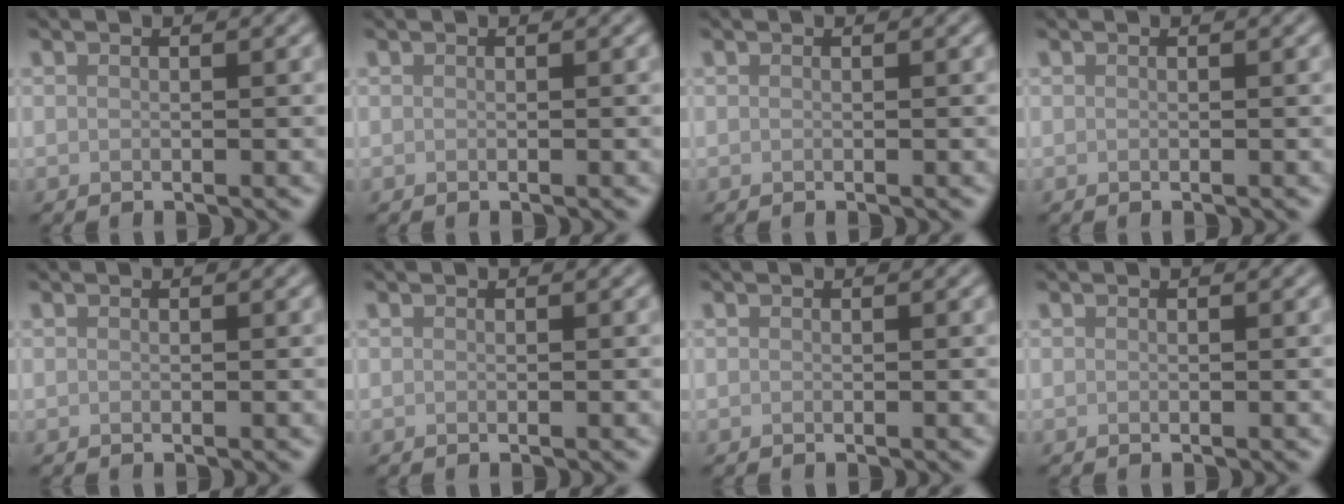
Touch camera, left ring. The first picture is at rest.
{"total": 0.0}
{"total": 0.0}
{"total": 0.0}
{"total": 0.0}
{"total": 0.0}
{"total": 0.0}
{"total": 0.0}